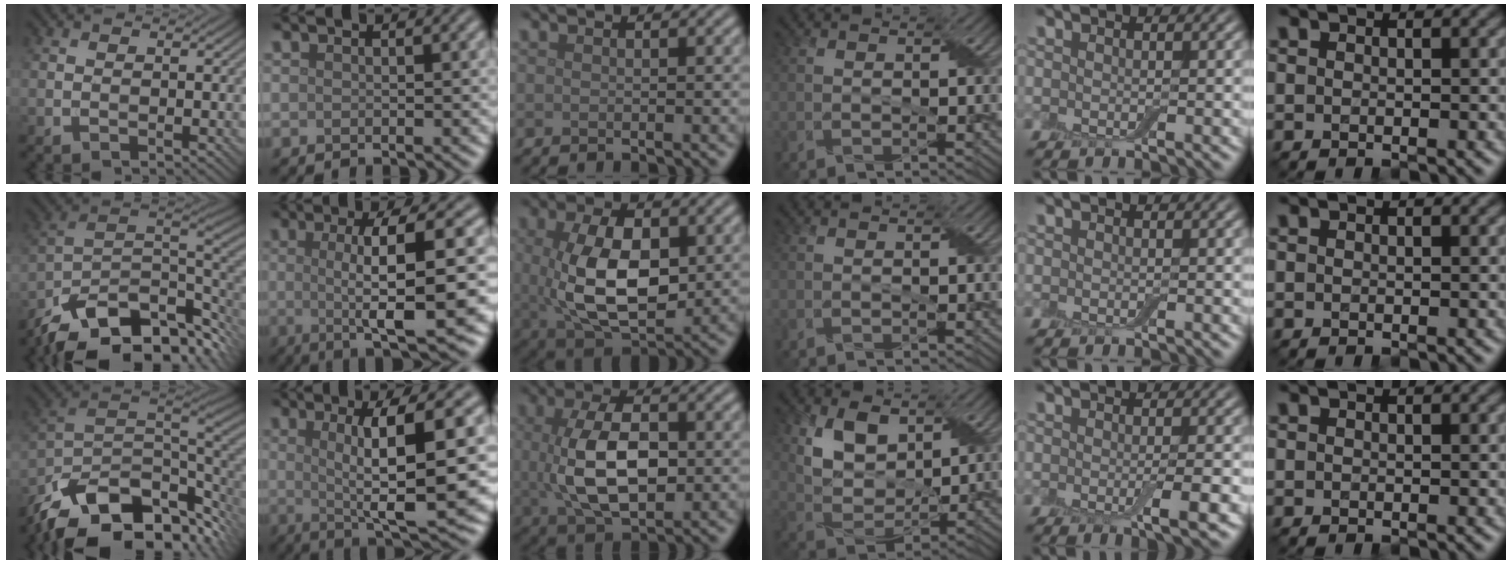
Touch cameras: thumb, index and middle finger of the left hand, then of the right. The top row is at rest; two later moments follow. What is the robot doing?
{"motion": "wrap", "object": "adhesive wrap"}